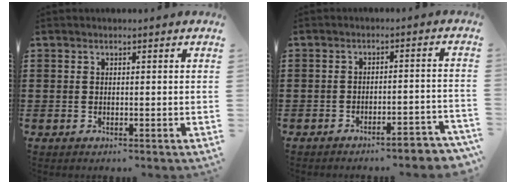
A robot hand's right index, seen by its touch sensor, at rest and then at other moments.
{"total": 3.1, "force": [-3.0, -0.2, 0.9], "torque": [-0.020, -0.005, -0.061]}